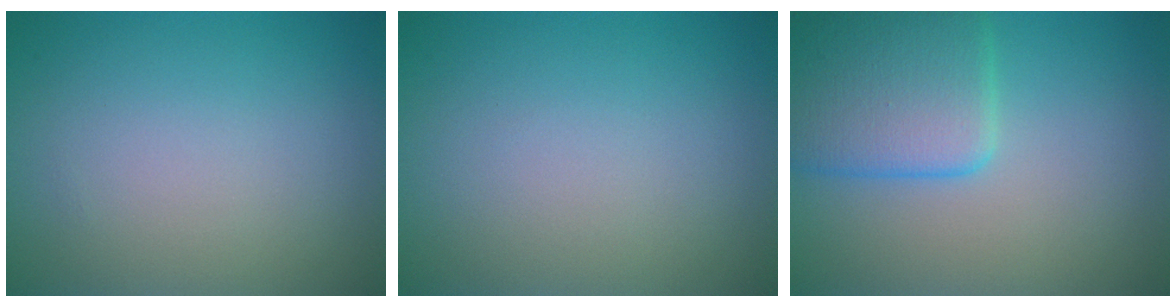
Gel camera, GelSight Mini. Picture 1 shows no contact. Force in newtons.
{"total": 0.0}
{"total": 6.2, "press": 6.2, "slide": 0.4}